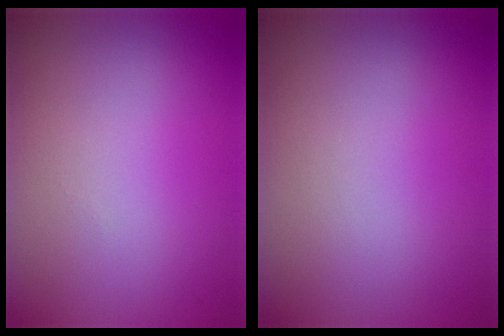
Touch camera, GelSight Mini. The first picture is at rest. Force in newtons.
{"total": 0.0}